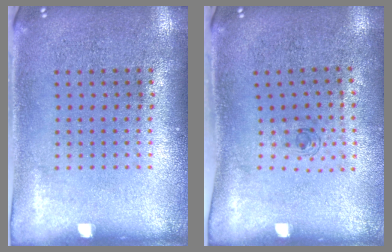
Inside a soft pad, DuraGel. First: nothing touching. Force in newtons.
{"total": 0.6, "press": 0.2, "slide": 0.6}